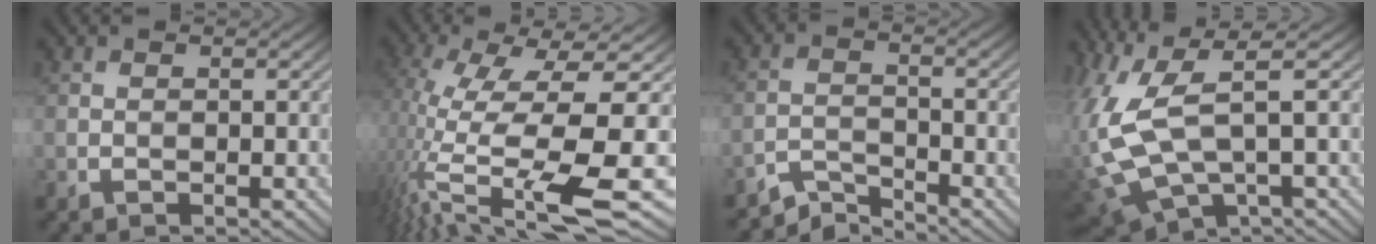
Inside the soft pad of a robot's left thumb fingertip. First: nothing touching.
{"total": 13.3, "force": [-1.2, 3.5, 12.8], "torque": [-0.263, -0.013, -0.002]}
{"total": 3.5, "force": [-3.5, 0.5, 0.5], "torque": [-0.009, 0.000, -0.078]}
{"total": 13.3, "force": [1.5, 5.8, 11.9], "torque": [-0.306, -0.018, 0.054]}